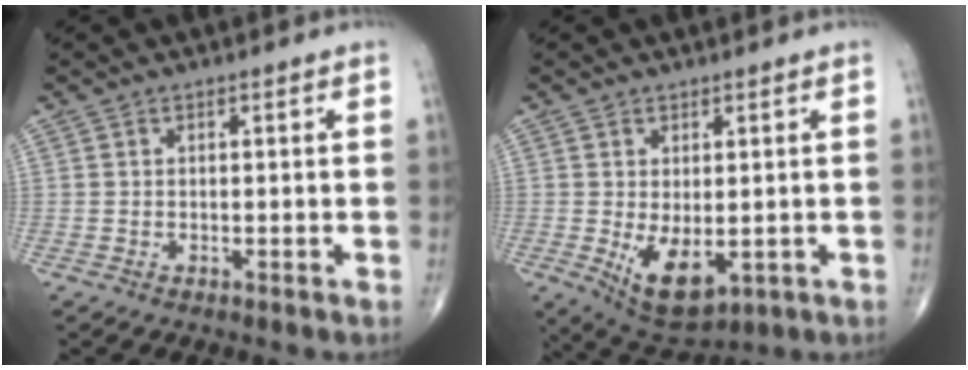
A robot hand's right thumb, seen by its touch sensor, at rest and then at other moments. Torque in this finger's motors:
{"motor_torque": [-0.15, 0.63, 0.53, 0.36, 0.23]}